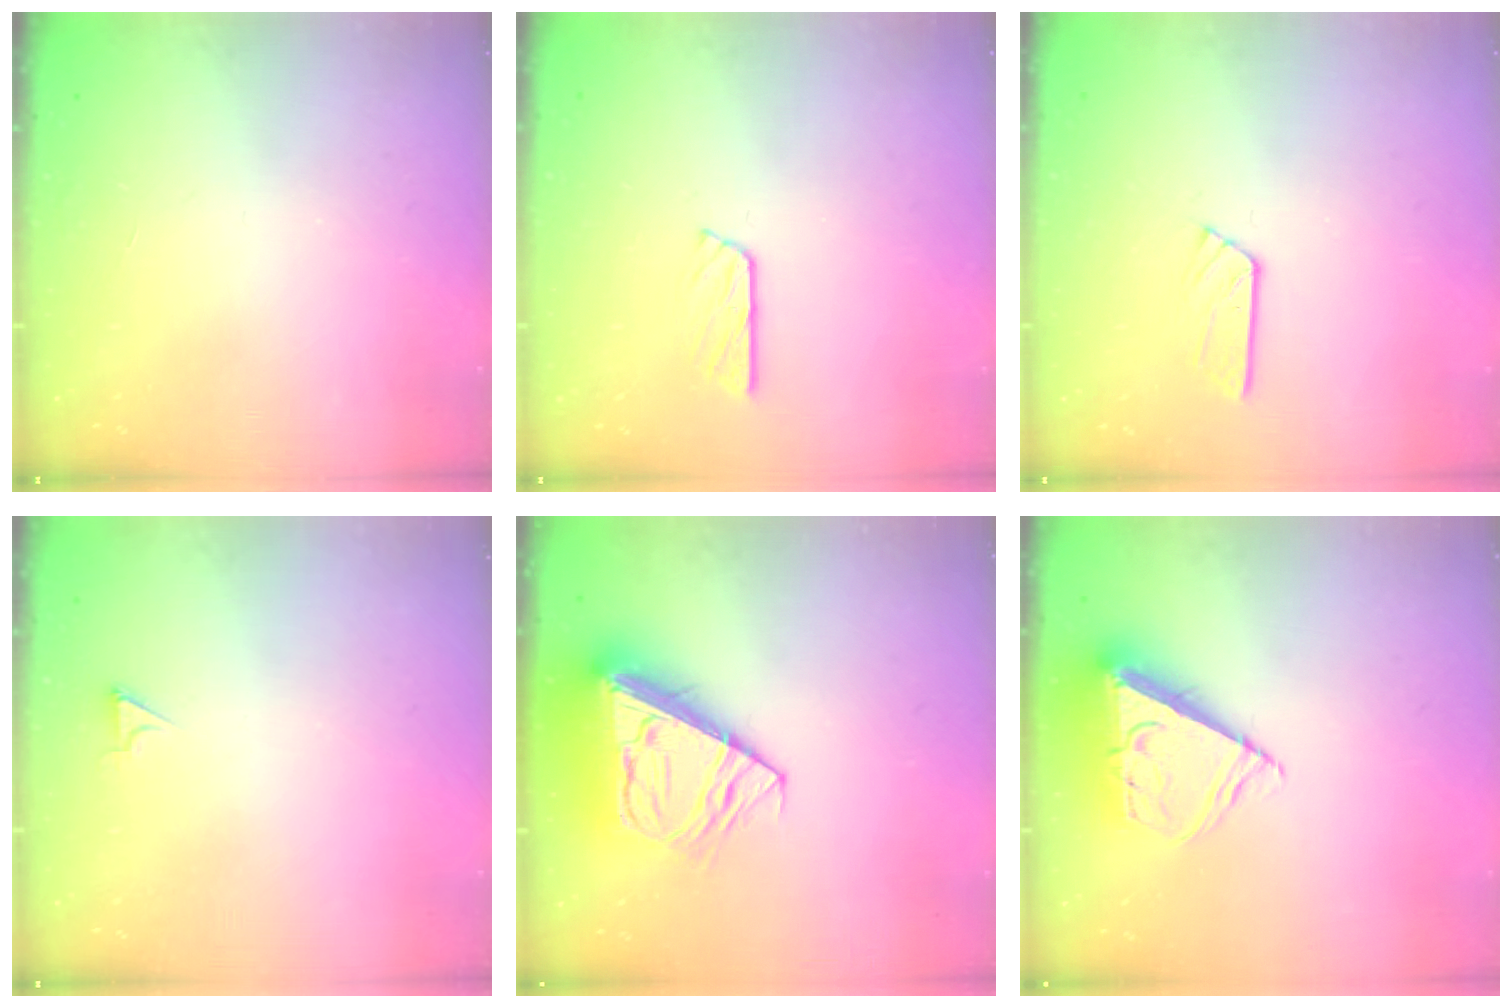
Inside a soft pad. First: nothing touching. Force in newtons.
{"total": 3.6, "press": 3.6, "slide": 0.4}
{"total": 4.4, "press": 4.4, "slide": 0.4}
{"total": 2.1, "press": 2.1, "slide": 0.3}
{"total": 14.7, "press": 14.5, "slide": 2.1}
{"total": 10.5, "press": 10.4, "slide": 0.5}